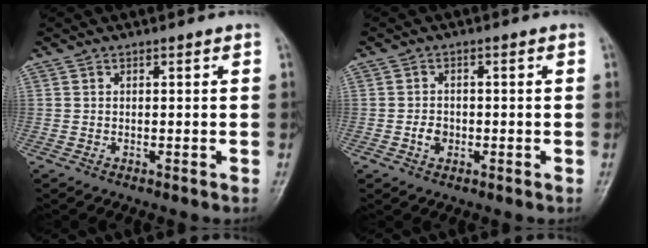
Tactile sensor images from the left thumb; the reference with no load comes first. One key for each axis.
{"total": 2.6, "fx": -0.8, "fy": 2.1, "fz": 1.4, "tx": -0.016, "ty": 0.007, "tz": -0.015}